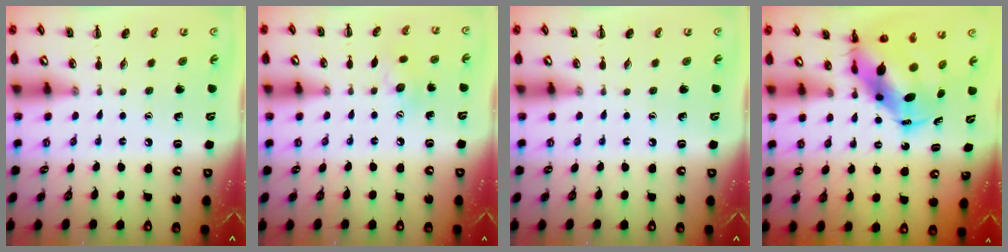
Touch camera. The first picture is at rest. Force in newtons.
{"total": 7.4, "press": 7.3, "slide": 1.1}
{"total": 0.0}
{"total": 9.3, "press": 9.0, "slide": 2.4}